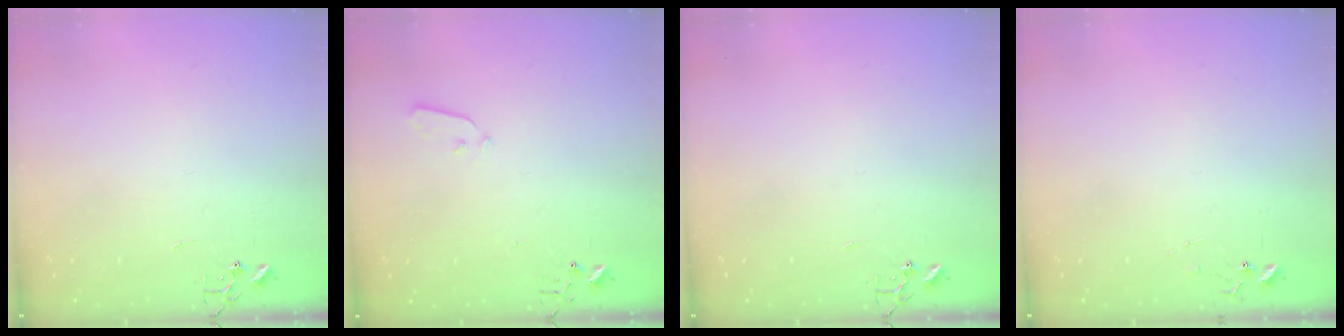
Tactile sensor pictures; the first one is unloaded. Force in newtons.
{"total": 3.8, "press": 3.8, "slide": 0.1}
{"total": 0.0}
{"total": 6.9, "press": 6.9, "slide": 0.4}